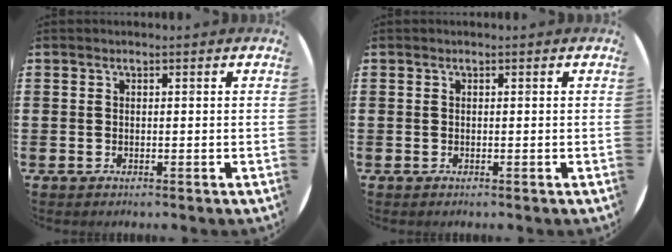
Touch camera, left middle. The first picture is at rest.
{"total": 0.0}